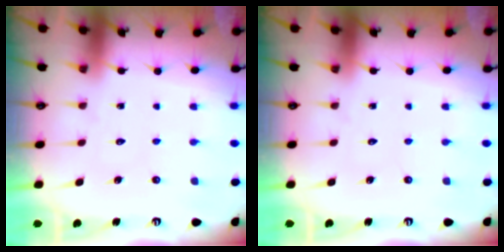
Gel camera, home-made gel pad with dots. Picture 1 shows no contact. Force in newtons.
{"total": 0.0}